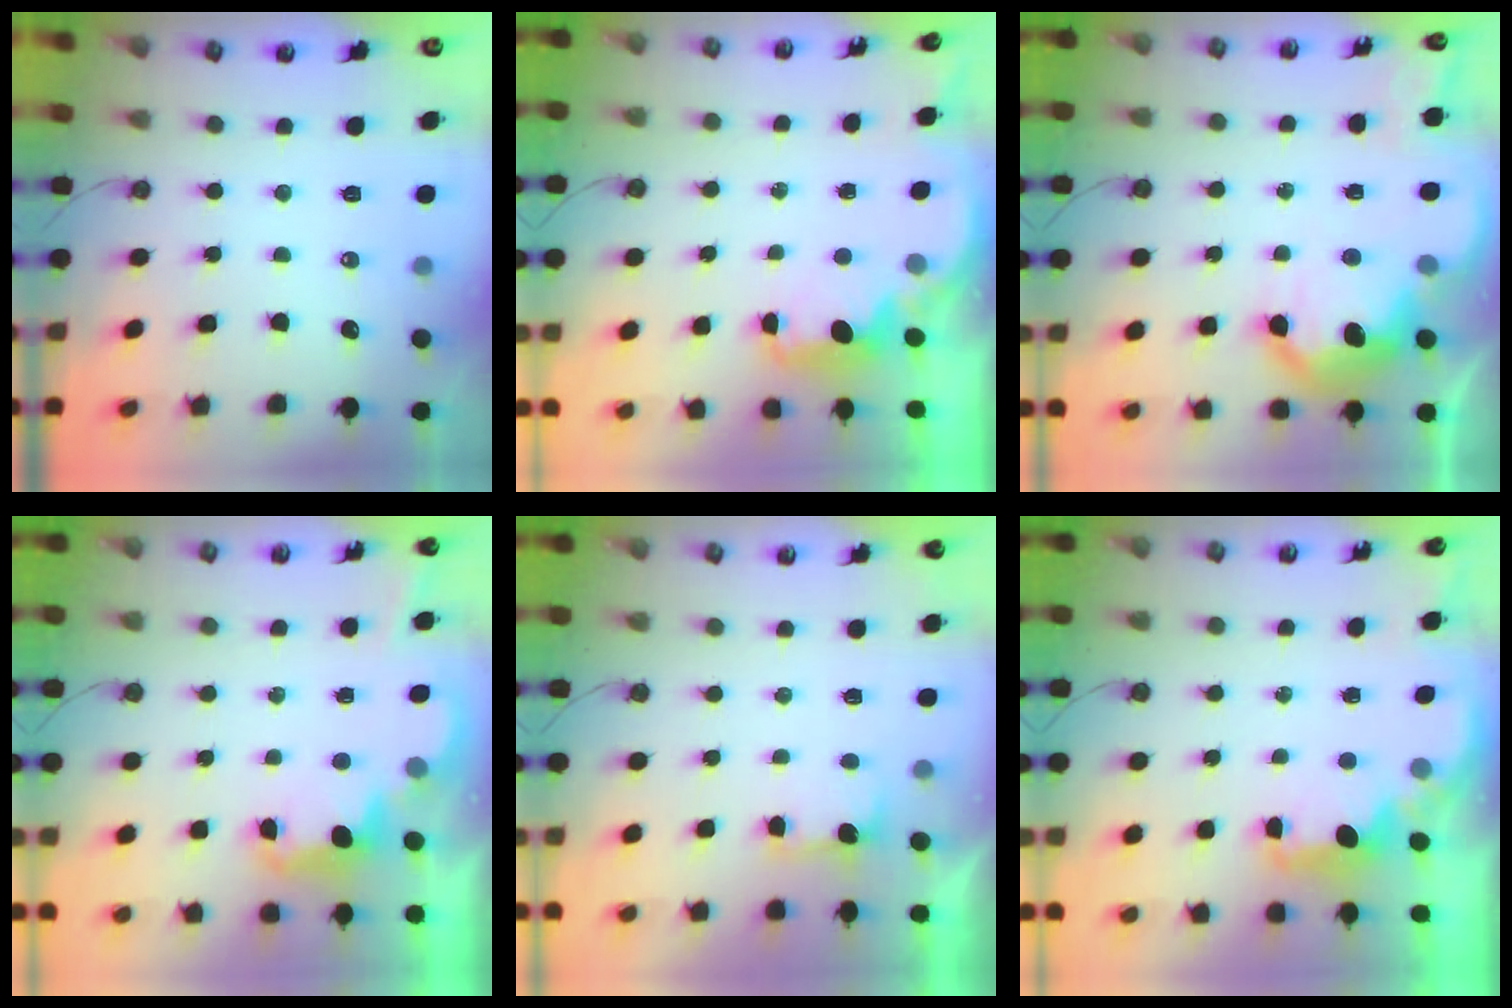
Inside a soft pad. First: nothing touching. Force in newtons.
{"total": 2.4, "press": 2.3, "slide": 0.8}
{"total": 13.0, "press": 12.9, "slide": 1.2}
{"total": 2.5, "press": 2.5, "slide": 0.5}
{"total": 2.1, "press": 1.9, "slide": 0.8}
{"total": 2.3, "press": 2.2, "slide": 0.8}